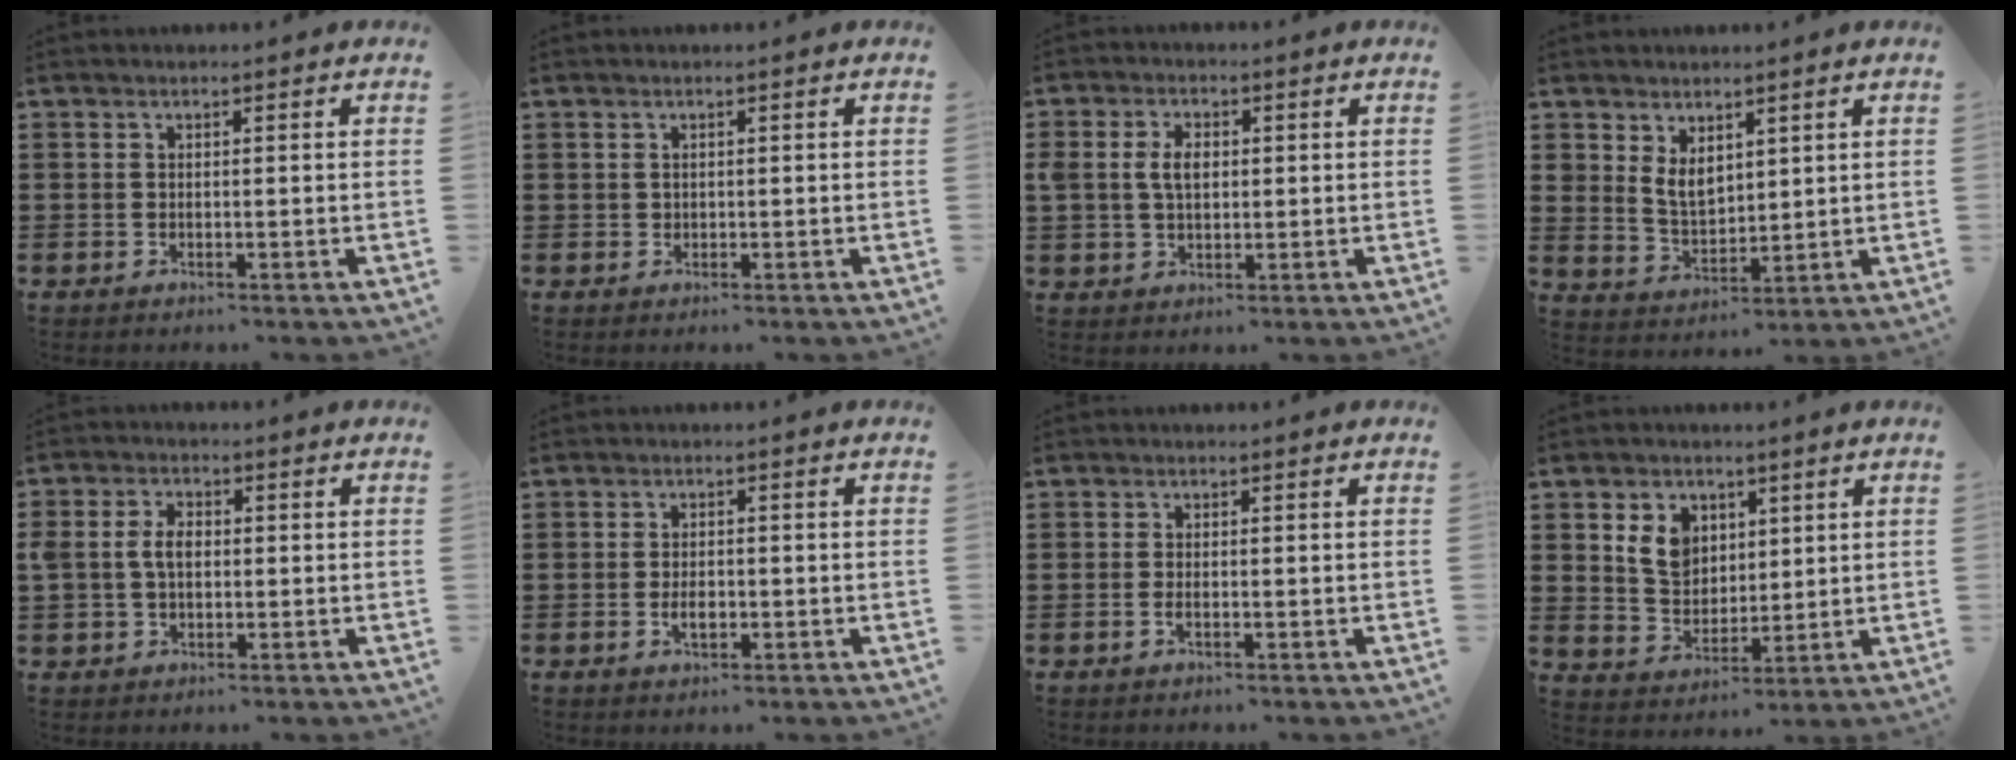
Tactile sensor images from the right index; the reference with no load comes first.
{"total": 0.7, "force": [0.3, 0.6, 0.1], "torque": [-0.004, 0.003, 0.007]}
{"total": 4.1, "force": [0.6, 2.7, 3.0], "torque": [-0.072, 0.009, 0.007]}
{"total": 5.0, "force": [2.8, 3.2, 2.6], "torque": [-0.062, 0.004, 0.054]}
{"total": 3.9, "force": [0.1, 2.6, 2.8], "torque": [-0.068, 0.009, -0.002]}
{"total": 2.4, "force": [-0.6, 1.2, 2.0], "torque": [-0.037, 0.002, -0.010]}
{"total": 1.1, "force": [-0.3, 0.4, 1.0], "torque": [-0.020, -0.003, -0.005]}
{"total": 6.3, "force": [2.5, 5.0, 2.9], "torque": [-0.070, 0.013, 0.045]}